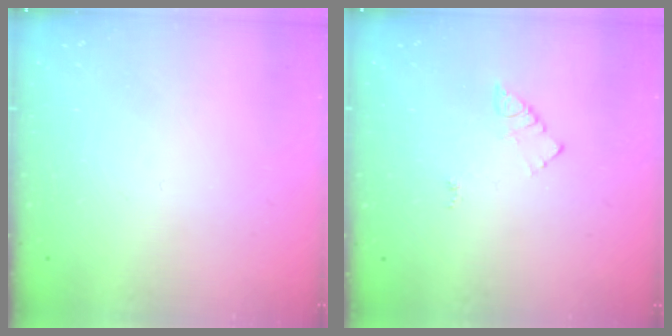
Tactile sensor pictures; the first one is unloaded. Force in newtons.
{"total": 3.7, "press": 3.7, "slide": 0.3}